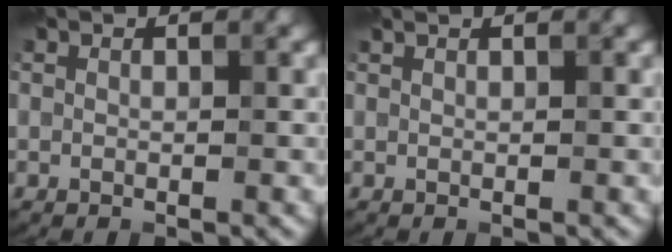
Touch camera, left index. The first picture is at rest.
{"total": 0.8, "force": [0.6, 0.2, 0.4], "torque": [-0.005, -0.002, 0.005]}